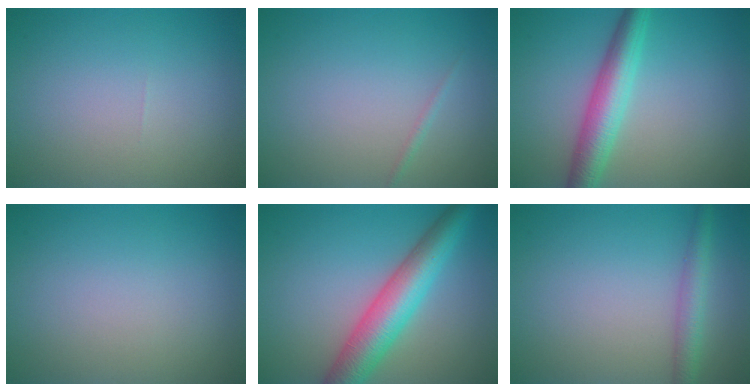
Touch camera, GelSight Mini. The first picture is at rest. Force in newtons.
{"total": 0.6, "press": 0.5, "slide": 0.0}
{"total": 4.8, "press": 4.8, "slide": 0.1}
{"total": 0.0}
{"total": 6.7, "press": 6.7, "slide": 0.3}
{"total": 2.4, "press": 2.4, "slide": 0.2}